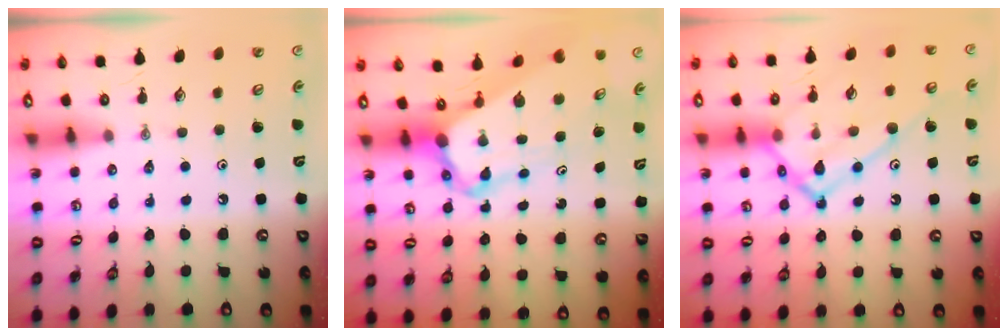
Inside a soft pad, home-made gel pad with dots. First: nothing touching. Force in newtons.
{"total": 8.2, "press": 8.1, "slide": 0.7}
{"total": 18.5, "press": 18.4, "slide": 1.8}